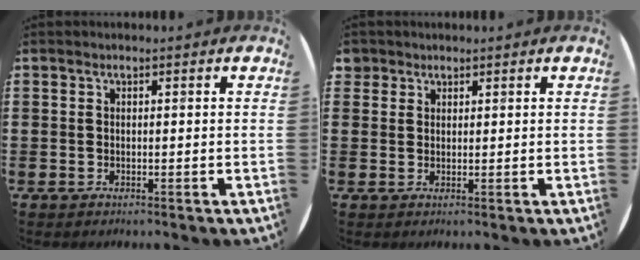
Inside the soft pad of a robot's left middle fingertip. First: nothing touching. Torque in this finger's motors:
{"motor_torque": [-0.01, 0.05, 0.00, 0.00]}